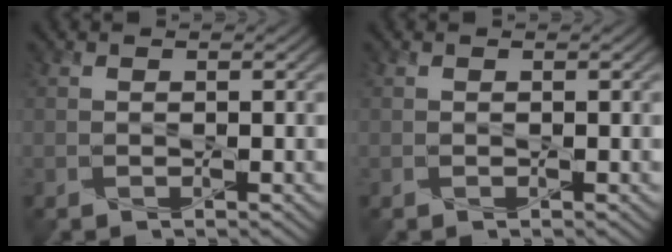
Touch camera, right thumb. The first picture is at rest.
{"total": 0.0}